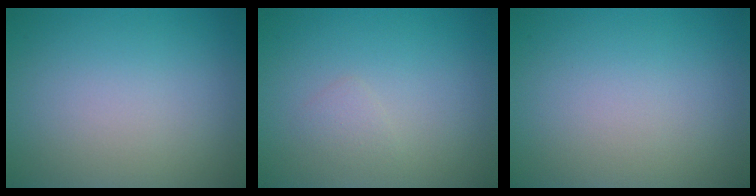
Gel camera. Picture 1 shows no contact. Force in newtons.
{"total": 0.9, "press": 0.9, "slide": 0.0}
{"total": 0.0}